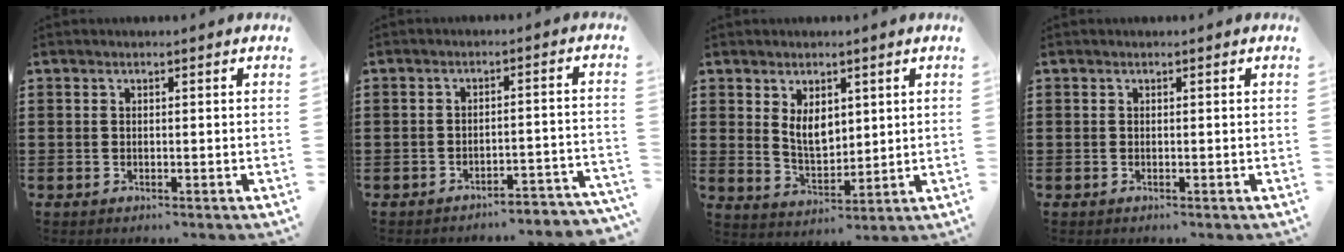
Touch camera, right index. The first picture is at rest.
{"total": 3.2, "force": [-3.1, 0.0, 0.8], "torque": [-0.020, 0.000, -0.068]}
{"total": 5.1, "force": [2.0, 3.2, 3.5], "torque": [-0.061, 0.002, 0.034]}
{"total": 0.0}